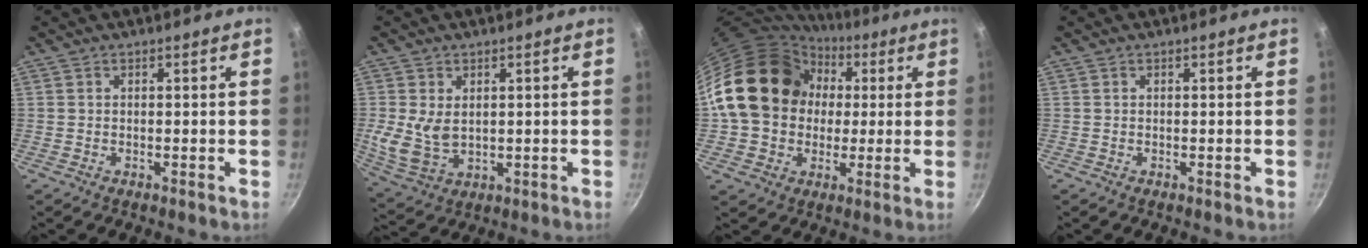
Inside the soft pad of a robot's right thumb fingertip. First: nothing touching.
{"total": 9.6, "force": [1.4, 6.8, 6.7], "torque": [-0.119, -0.028, 0.046]}
{"total": 20.4, "force": [2.7, 16.9, 11.1], "torque": [-0.175, 0.041, 0.045]}
{"total": 0.0}